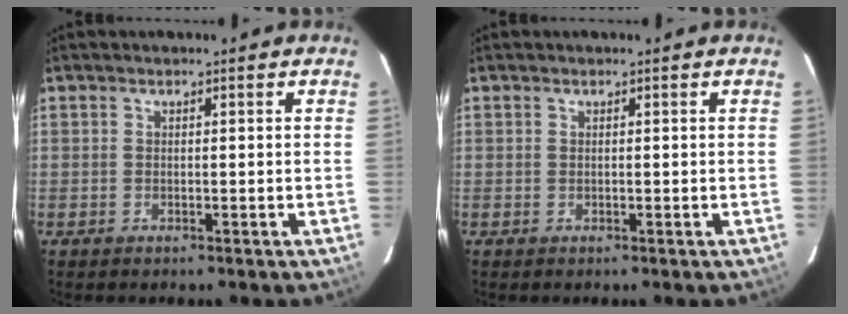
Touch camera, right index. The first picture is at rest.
{"total": 0.0}